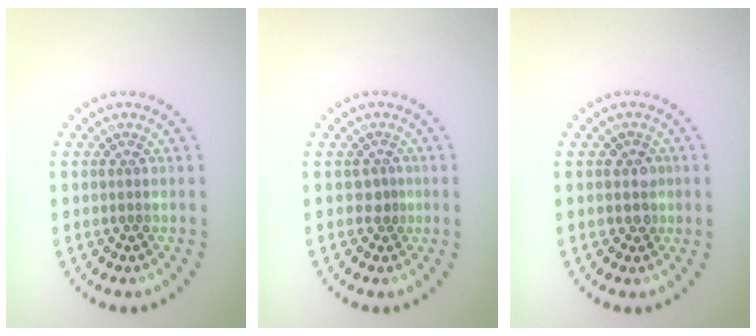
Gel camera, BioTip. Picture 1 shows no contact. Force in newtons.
{"total": 1.1, "press": 0.7, "slide": 0.8}
{"total": 1.7, "press": 1.5, "slide": 0.8}